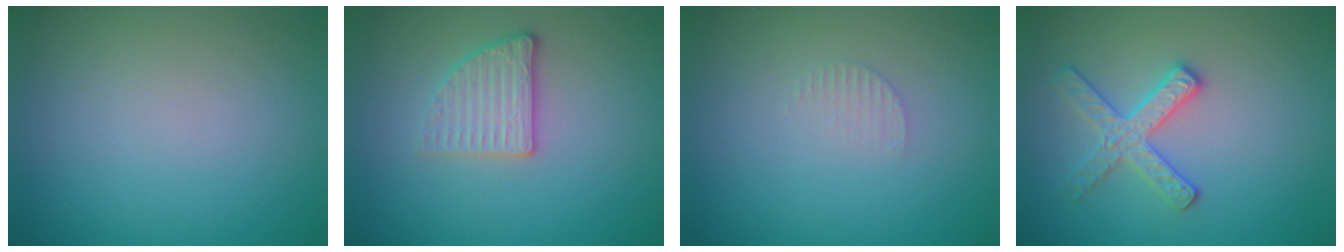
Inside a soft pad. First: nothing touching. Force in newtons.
{"total": 2.6, "press": 2.4, "slide": 1.0}
{"total": 0.8, "press": 0.8, "slide": 0.2}
{"total": 2.8, "press": 2.7, "slide": 0.6}